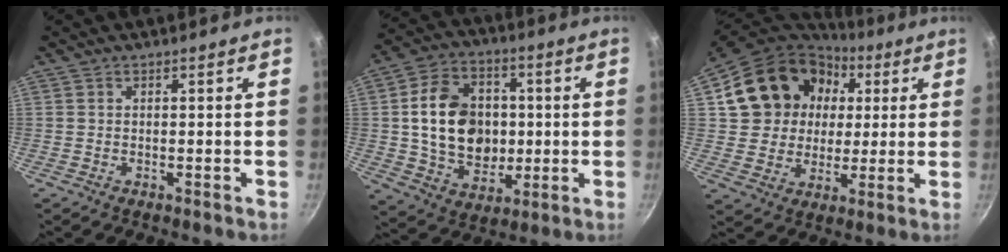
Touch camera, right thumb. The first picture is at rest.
{"total": 17.3, "force": [0.9, 13.4, 10.9], "torque": [-0.152, 0.015, 0.019]}
{"total": 19.5, "force": [5.2, 16.6, 8.9], "torque": [-0.150, 0.027, 0.093]}